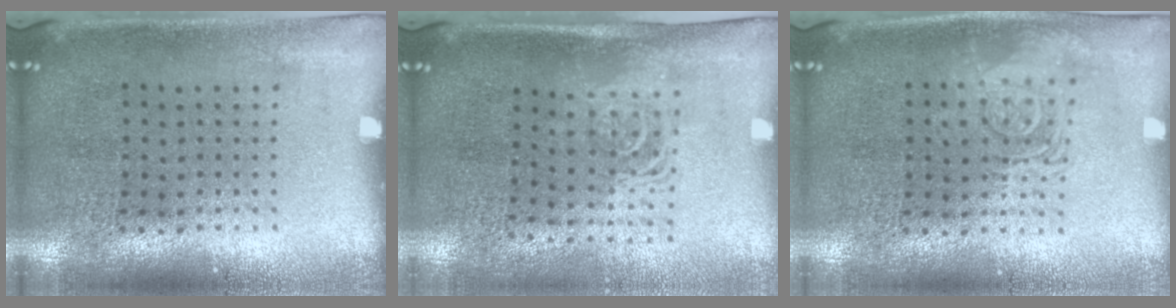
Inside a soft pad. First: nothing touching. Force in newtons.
{"total": 1.6, "press": 1.3, "slide": 1.0}
{"total": 2.8, "press": 2.8, "slide": 0.5}